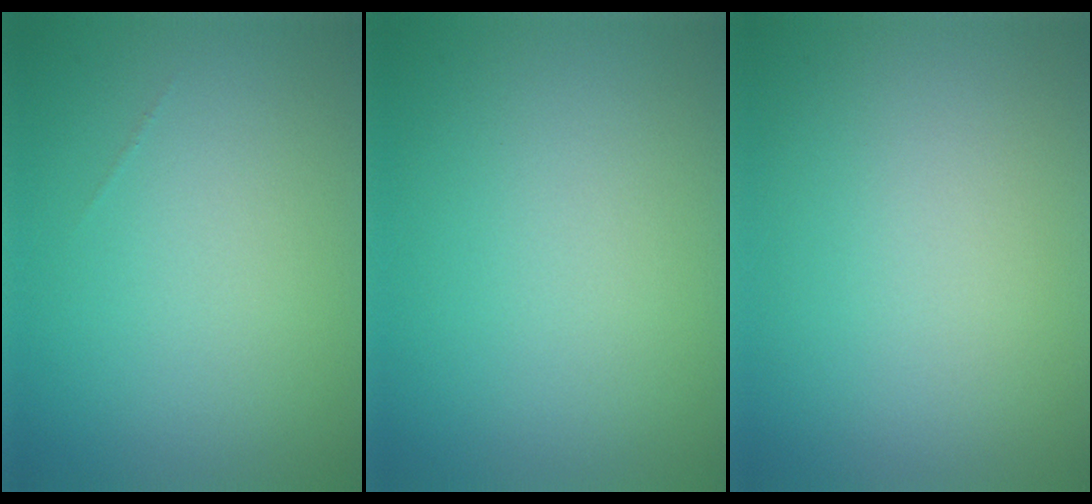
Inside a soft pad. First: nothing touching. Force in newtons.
{"total": 0.0}
{"total": 0.0}